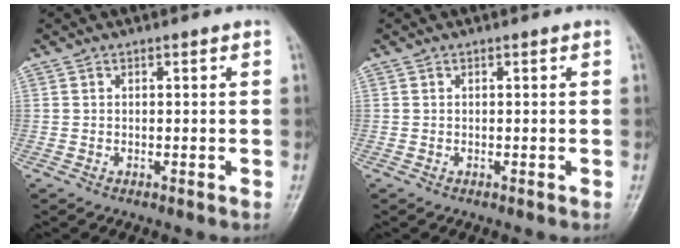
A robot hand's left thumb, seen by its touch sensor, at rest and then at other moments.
{"total": 0.0}